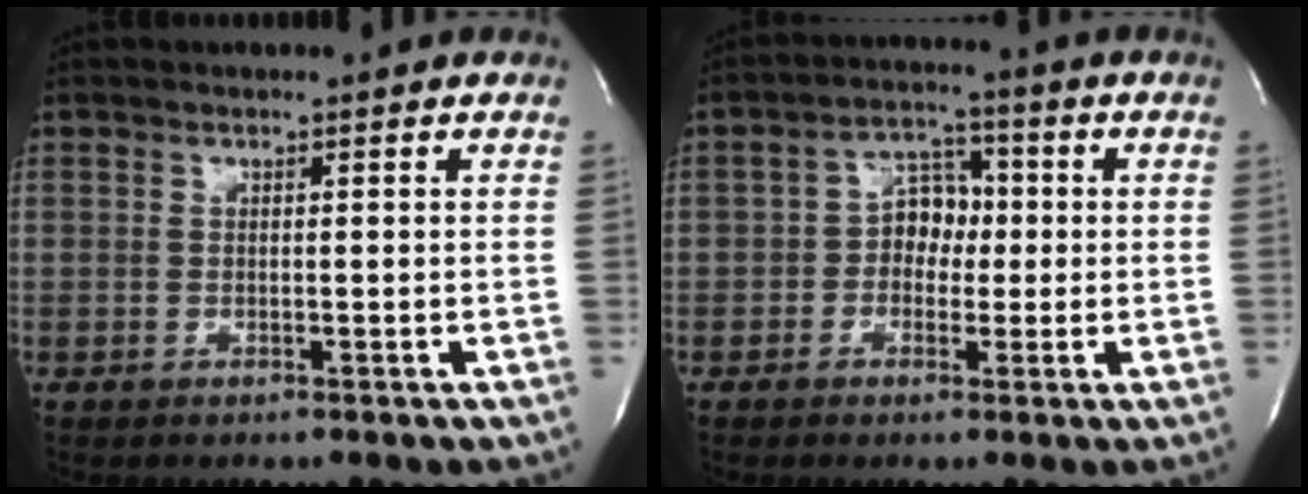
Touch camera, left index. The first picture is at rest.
{"total": 5.4, "force": [-0.5, 3.9, 3.7], "torque": [-0.063, 0.019, -0.013]}